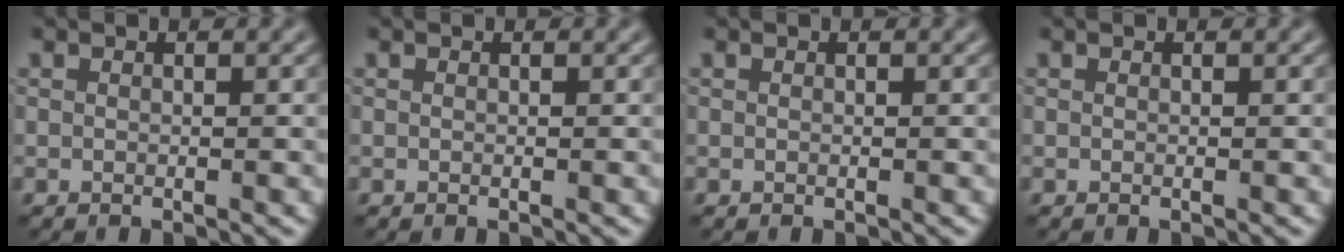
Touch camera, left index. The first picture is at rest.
{"total": 0.0}
{"total": 0.0}
{"total": 0.0}